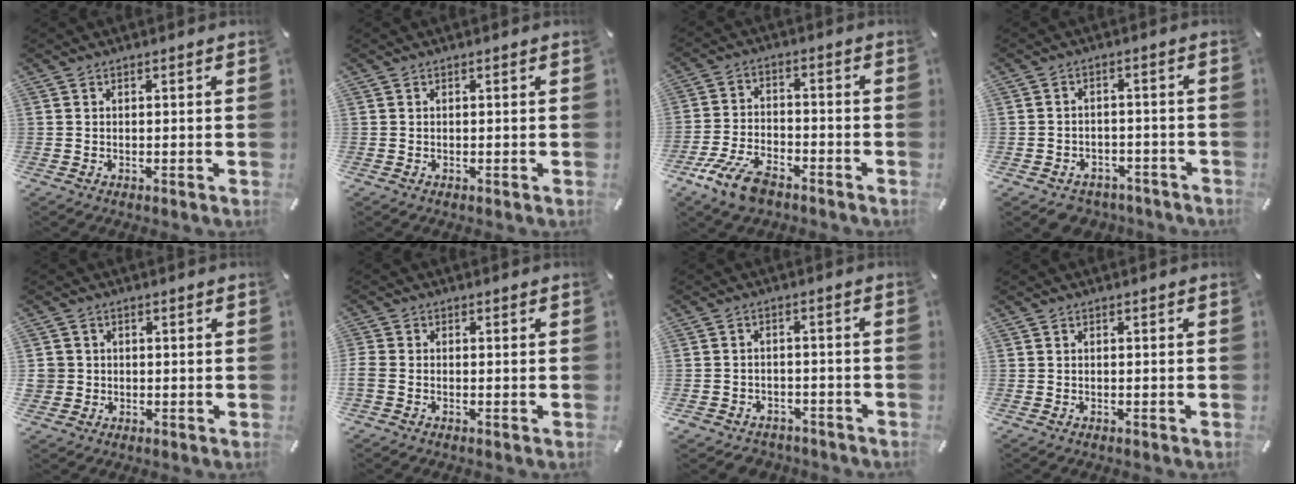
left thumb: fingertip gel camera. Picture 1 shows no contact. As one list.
[{"total": 0.0}, {"total": 10.1, "force": [-6.8, 4.7, 5.7], "torque": [-0.122, 0.029, -0.129]}, {"total": 4.2, "force": [-3.2, 2.7, 0.5], "torque": [-0.013, 0.017, -0.064]}, {"total": 3.7, "force": [0.3, 3.7, 0.2], "torque": [-0.011, 0.007, 0.008]}, {"total": 1.6, "force": [-0.4, 1.0, 1.1], "torque": [-0.018, 0.003, -0.006]}, {"total": 3.7, "force": [-2.7, 2.5, 0.5], "torque": [-0.013, 0.014, -0.054]}, {"total": 0.0}]